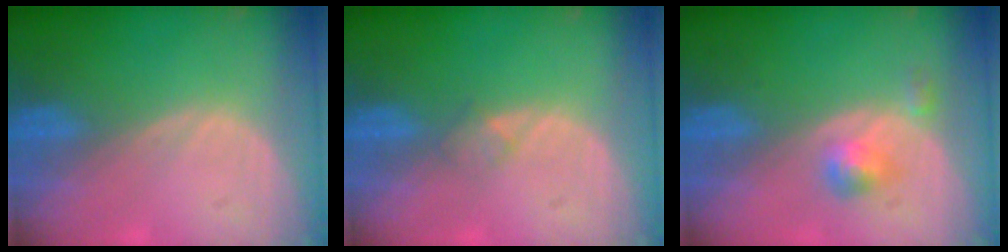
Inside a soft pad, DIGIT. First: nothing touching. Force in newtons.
{"total": 1.4, "press": 1.4, "slide": 0.1}
{"total": 3.0, "press": 2.8, "slide": 1.2}